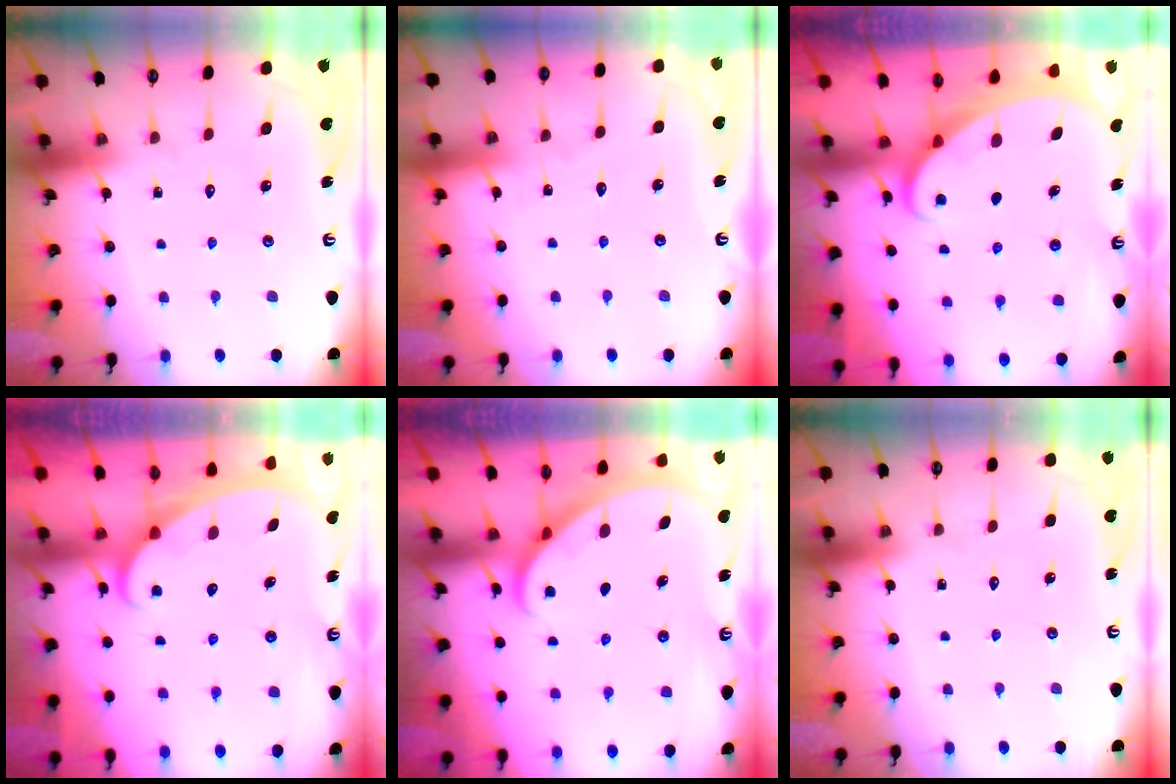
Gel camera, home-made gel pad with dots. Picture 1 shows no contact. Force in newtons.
{"total": 1.7, "press": 1.7, "slide": 0.2}
{"total": 2.0, "press": 2.0, "slide": 0.0}
{"total": 2.5, "press": 2.5, "slide": 0.3}
{"total": 2.5, "press": 2.5, "slide": 0.1}
{"total": 0.0}